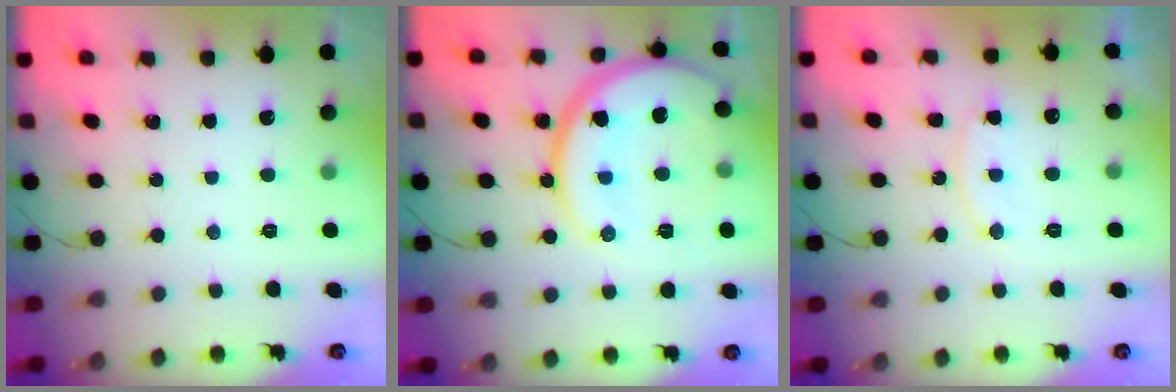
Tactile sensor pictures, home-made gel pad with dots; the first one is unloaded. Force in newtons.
{"total": 18.9, "press": 18.9, "slide": 1.2}
{"total": 10.0, "press": 9.9, "slide": 0.7}